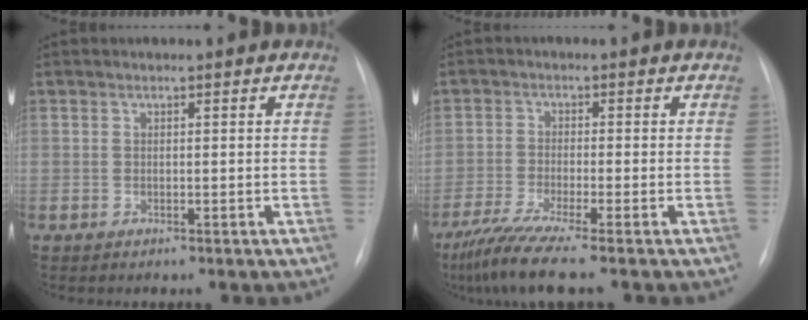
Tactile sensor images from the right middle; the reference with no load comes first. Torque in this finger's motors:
{"motor_torque": [1.05, -0.99, 0.17, 0.10]}